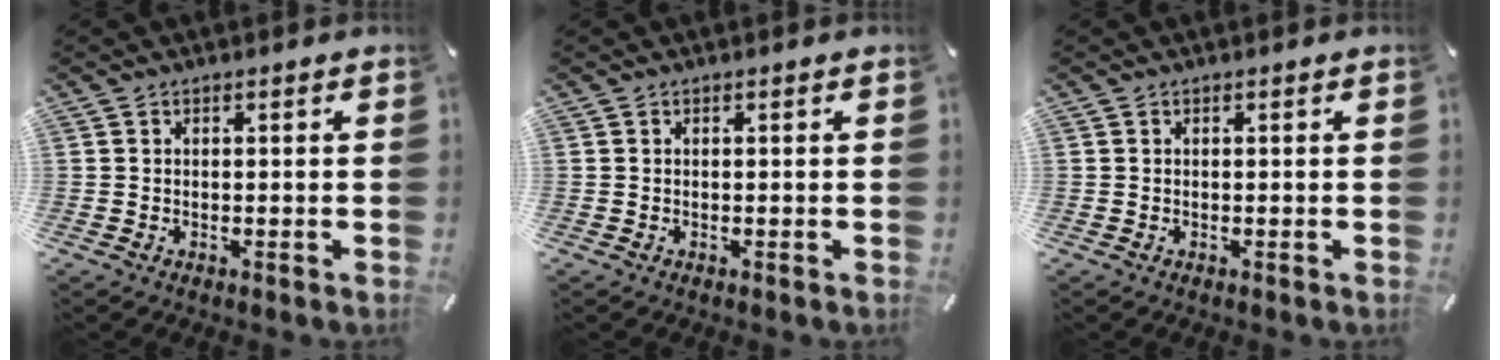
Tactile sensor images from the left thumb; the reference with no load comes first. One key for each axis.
{"total": 0.0}
{"total": 0.0}